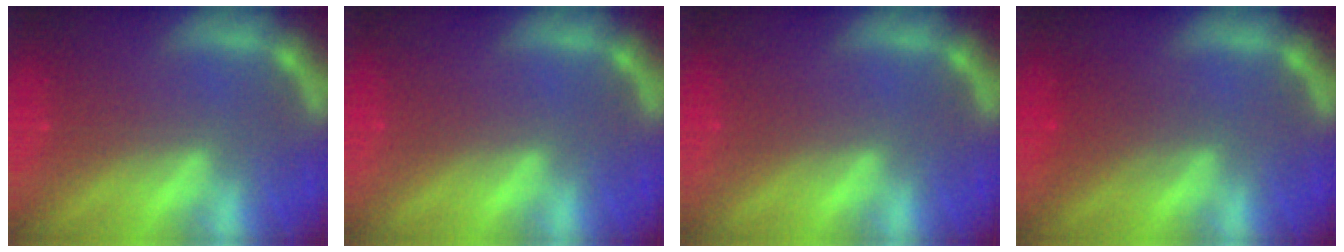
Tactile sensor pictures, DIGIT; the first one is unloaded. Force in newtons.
{"total": 0.0}
{"total": 0.0}
{"total": 2.4}